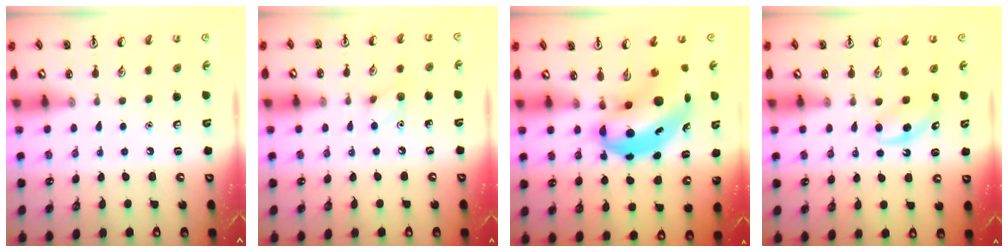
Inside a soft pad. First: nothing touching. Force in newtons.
{"total": 5.9, "press": 5.8, "slide": 1.2}
{"total": 8.2, "press": 8.0, "slide": 1.7}
{"total": 4.1, "press": 3.8, "slide": 1.3}